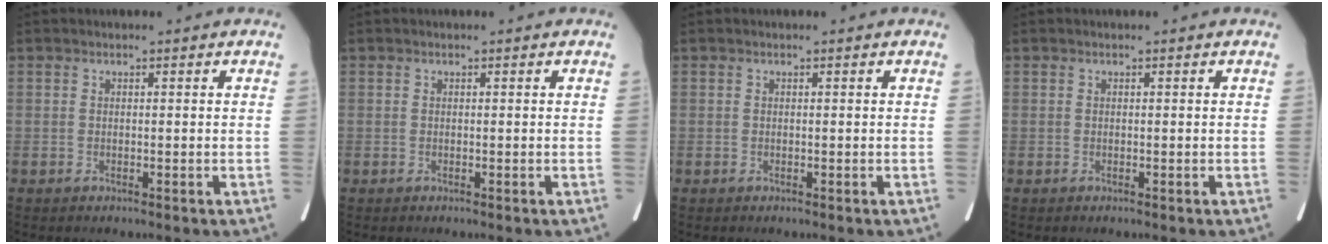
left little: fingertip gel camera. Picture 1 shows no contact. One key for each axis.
{"total": 0.0}
{"total": 0.0}
{"total": 0.0}